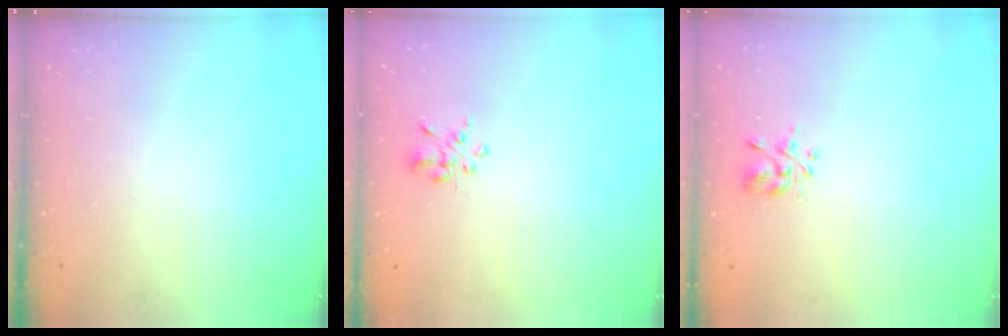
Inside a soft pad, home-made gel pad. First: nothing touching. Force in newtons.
{"total": 2.2, "press": 1.9, "slide": 1.1}
{"total": 2.8, "press": 2.6, "slide": 1.0}